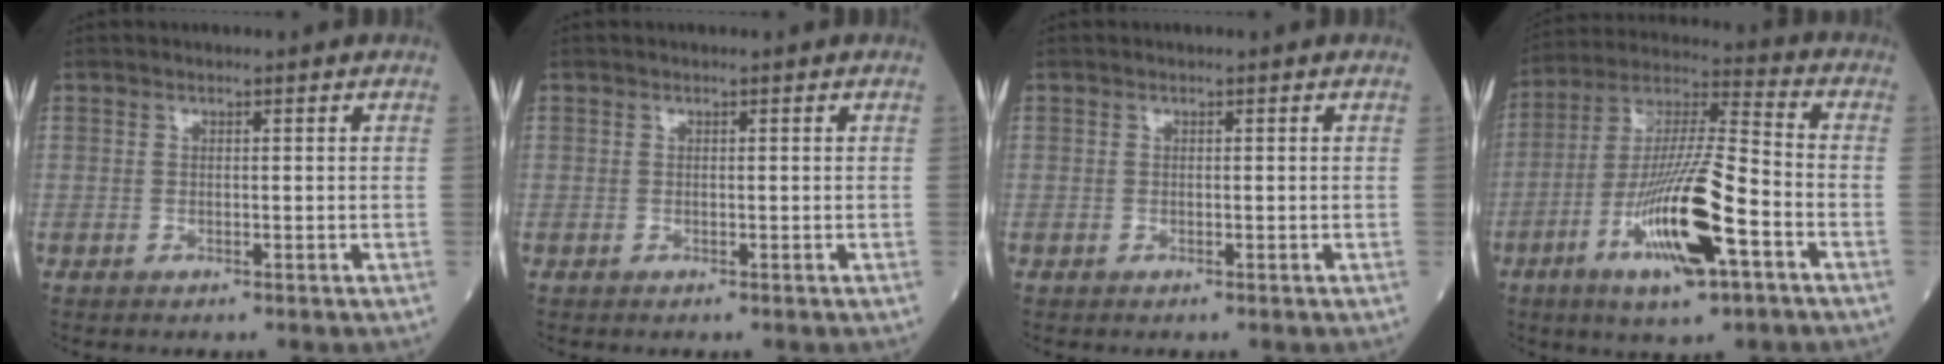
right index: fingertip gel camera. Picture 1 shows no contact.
{"total": 0.0}
{"total": 0.0}
{"total": 17.1, "force": [-6.6, 2.4, 15.6], "torque": [-0.302, -0.010, -0.116]}